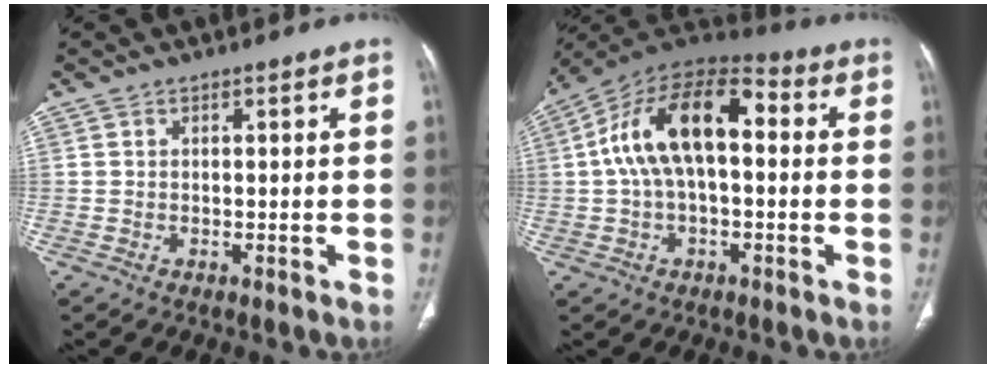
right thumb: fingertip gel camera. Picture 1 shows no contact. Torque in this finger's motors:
{"motor_torque": [2.49, 2.52, 0.98, -0.53, 0.27]}